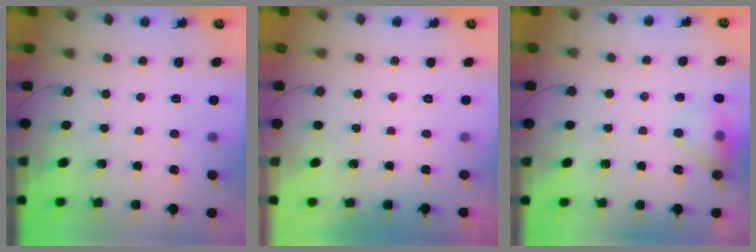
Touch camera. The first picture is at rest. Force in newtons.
{"total": 0.0}
{"total": 11.1, "press": 10.9, "slide": 1.9}